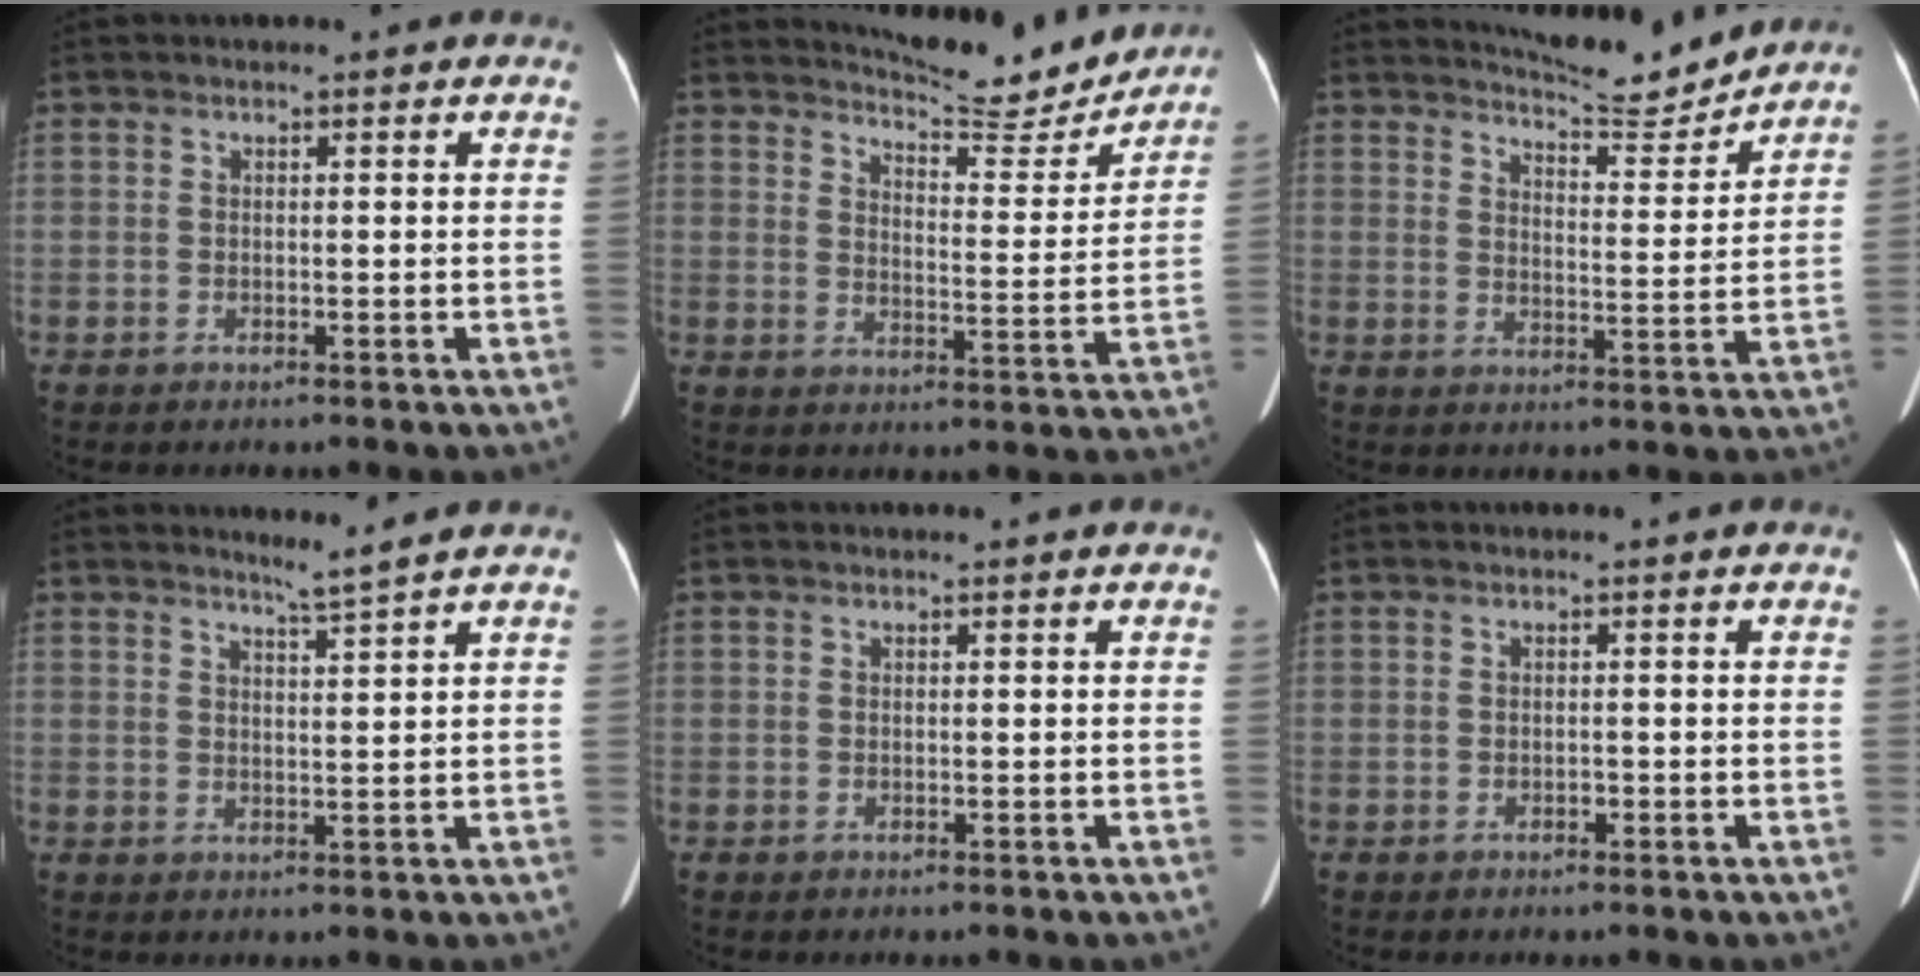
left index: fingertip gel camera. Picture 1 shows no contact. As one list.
[{"total": 12.3, "force": [12.0, 1.3, 2.4], "torque": [-0.038, -0.024, 0.157]}, {"total": 8.9, "force": [8.8, 0.1, 1.2], "torque": [-0.031, -0.014, 0.127]}, {"total": 2.6, "force": [2.1, -1.2, 0.7], "torque": [-0.024, -0.012, 0.044]}, {"total": 0.0}, {"total": 0.6, "force": [-0.4, 0.3, 0.3], "torque": [-0.005, 0.001, -0.006]}]